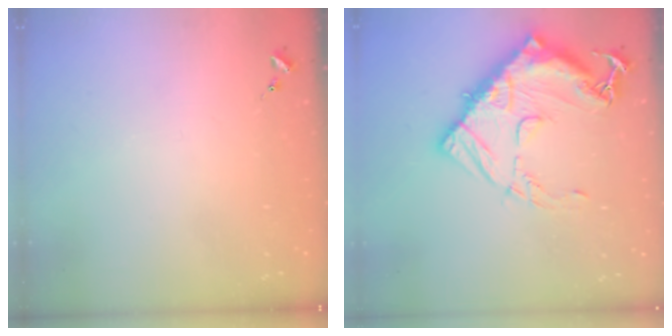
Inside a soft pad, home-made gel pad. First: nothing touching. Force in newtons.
{"total": 19.9, "press": 19.8, "slide": 1.7}